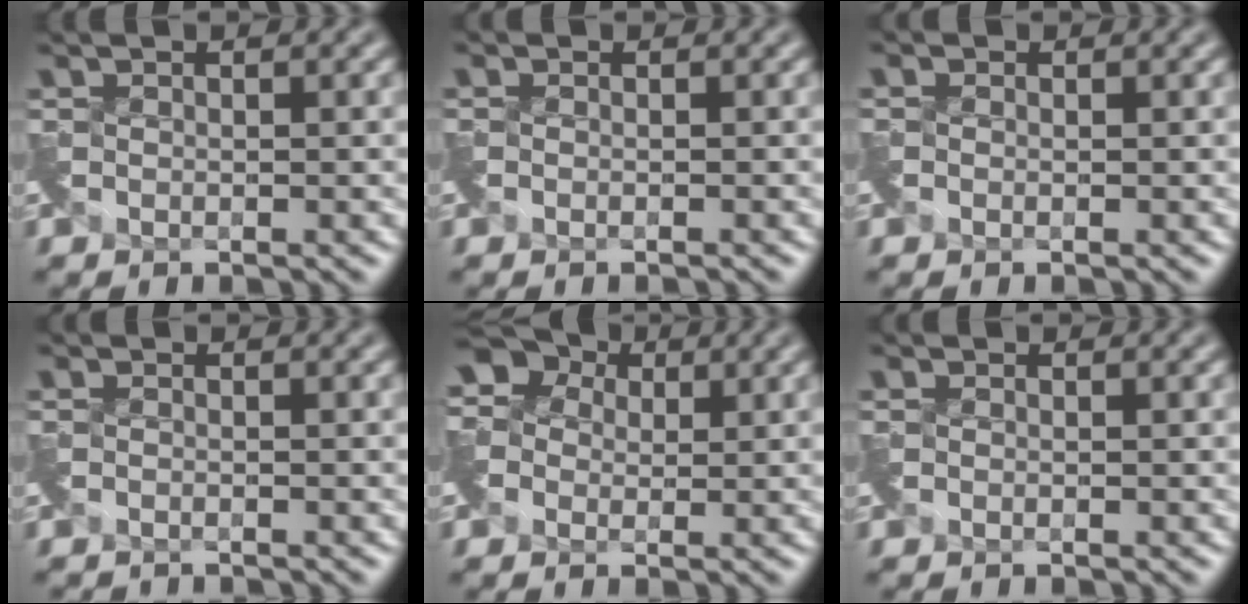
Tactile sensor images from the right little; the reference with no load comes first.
{"total": 1.0, "force": [-0.9, -0.1, -0.3], "torque": [0.006, -0.012, -0.019]}
{"total": 0.8, "force": [-0.4, -0.1, -0.6], "torque": [0.010, -0.002, -0.007]}
{"total": 1.7, "force": [-1.5, -0.2, -0.7], "torque": [0.012, -0.018, -0.031]}
{"total": 3.4, "force": [-0.3, 3.3, 0.8], "torque": [-0.025, 0.013, -0.004]}
{"total": 0.9, "force": [-0.7, -0.1, -0.5], "torque": [0.007, -0.009, -0.015]}